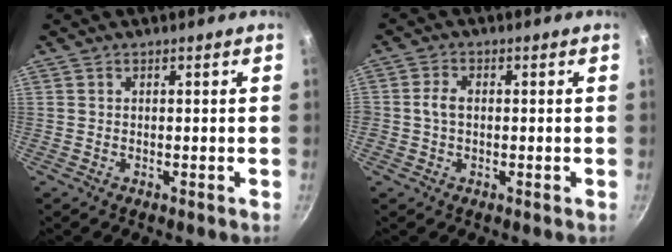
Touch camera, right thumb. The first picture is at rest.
{"total": 3.0, "force": [-0.1, 2.1, 2.1], "torque": [-0.036, 0.010, -0.004]}